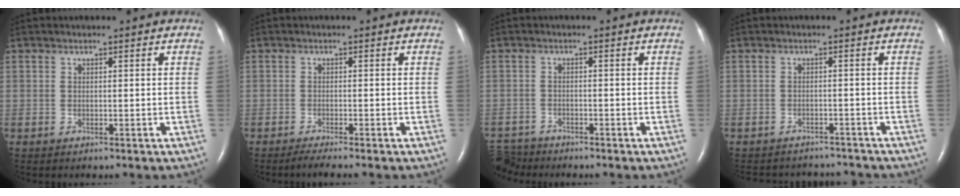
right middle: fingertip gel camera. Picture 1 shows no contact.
{"total": 2.8, "force": [-2.3, -0.4, 1.5], "torque": [-0.030, -0.006, -0.038]}
{"total": 4.9, "force": [-4.7, 1.5, 0.2], "torque": [-0.005, -0.012, -0.089]}
{"total": 9.3, "force": [-8.8, 2.7, 1.1], "torque": [-0.027, 0.014, -0.107]}